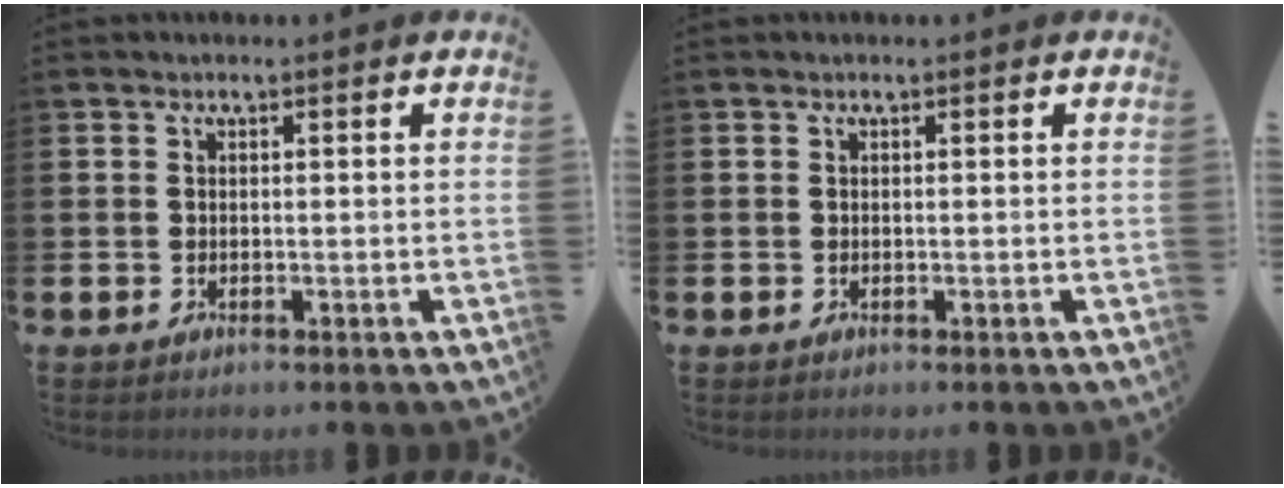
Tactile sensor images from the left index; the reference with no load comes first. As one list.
[{"total": 0.0}]